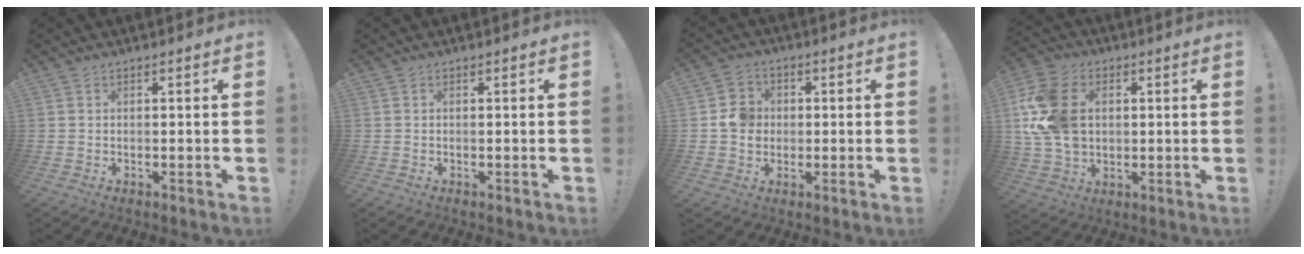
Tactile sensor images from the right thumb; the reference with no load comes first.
{"total": 0.0}
{"total": 7.5, "force": [0.0, 6.9, 2.8], "torque": [-0.045, 0.009, 0.002]}
{"total": 18.0, "force": [3.3, 13.4, 11.5], "torque": [-0.223, -0.007, 0.065]}